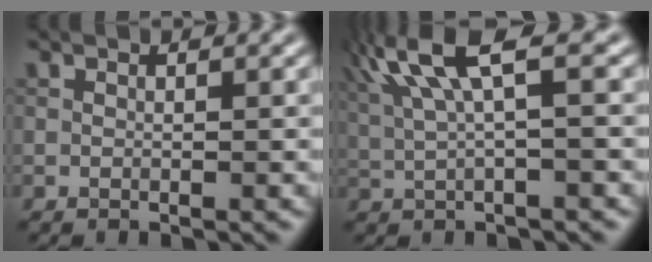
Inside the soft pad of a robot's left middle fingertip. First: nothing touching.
{"total": 6.7, "force": [2.7, 1.6, 5.9], "torque": [-0.128, 0.020, 0.056]}